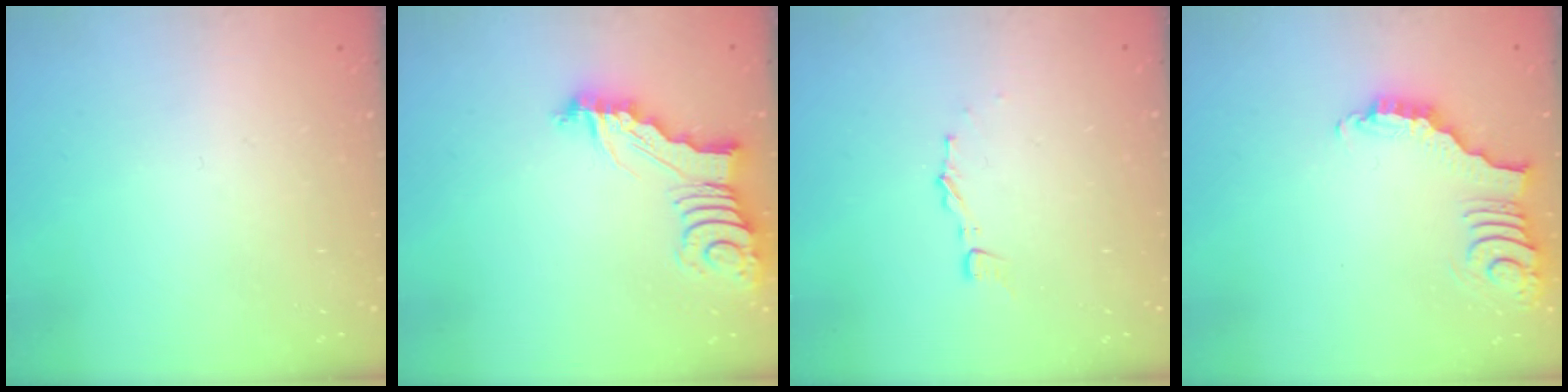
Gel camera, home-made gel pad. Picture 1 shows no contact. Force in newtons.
{"total": 4.1, "press": 4.1, "slide": 0.2}
{"total": 2.6, "press": 2.6, "slide": 0.2}
{"total": 3.9, "press": 3.9, "slide": 0.7}